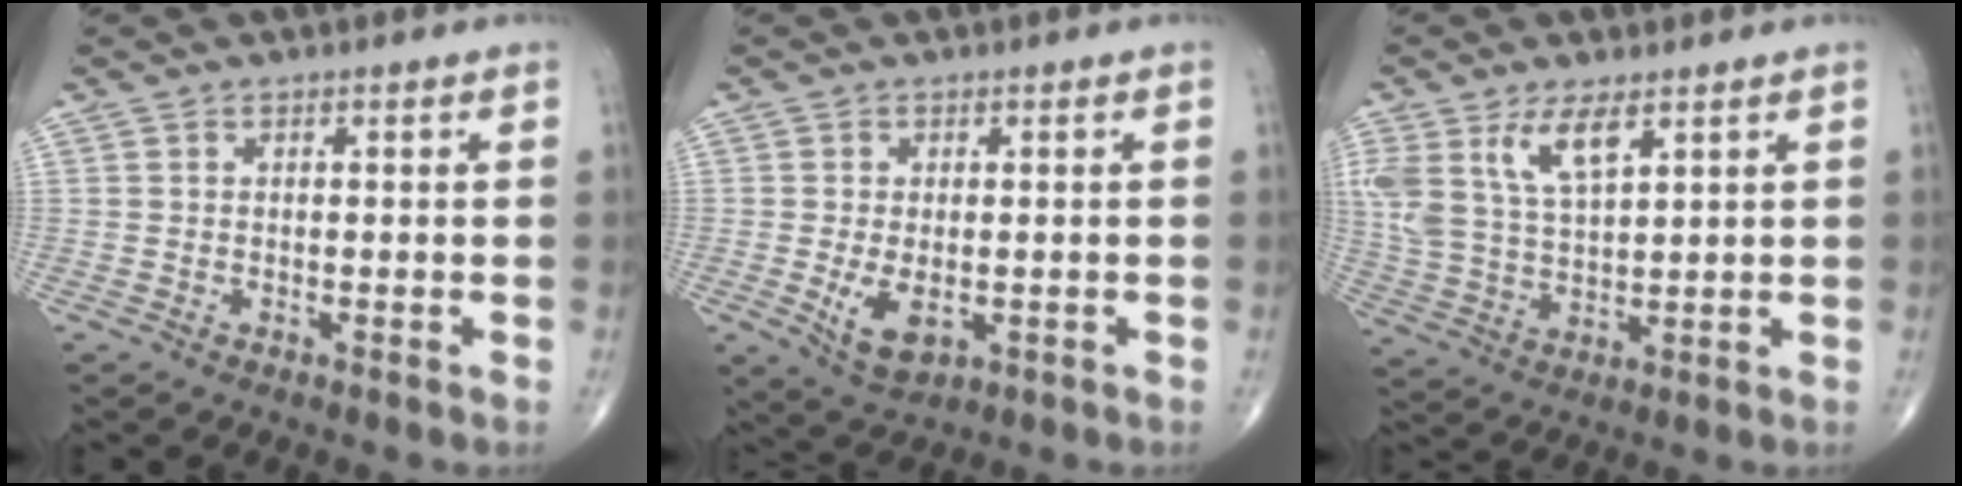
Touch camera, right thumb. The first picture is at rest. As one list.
[{"total": 5.7, "force": [-1.1, 3.1, 4.6], "torque": [-0.079, -0.012, -0.009]}, {"total": 10.0, "force": [5.3, 4.3, 7.3], "torque": [-0.145, -0.017, 0.113]}]